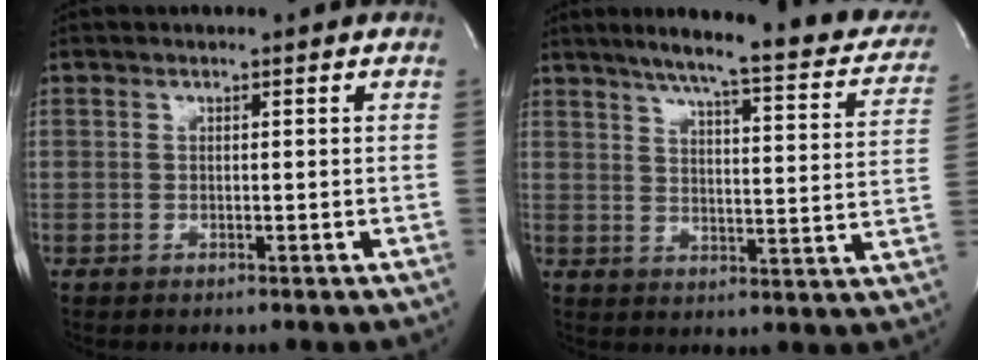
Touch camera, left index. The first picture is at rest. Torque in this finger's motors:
{"motor_torque": [-0.46, -0.45, 0.08, 0.05]}